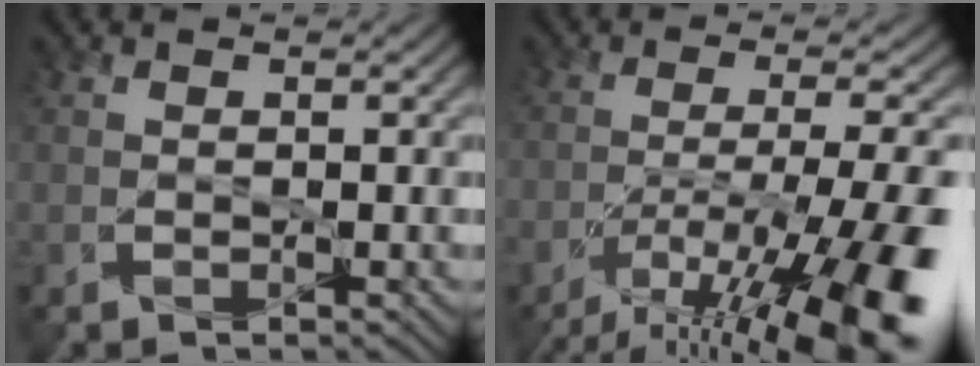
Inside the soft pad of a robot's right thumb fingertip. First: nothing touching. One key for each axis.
{"total": 16.1, "fx": -9.3, "fy": 4.5, "fz": 12.3, "tx": -0.201, "ty": -0.016, "tz": -0.143}